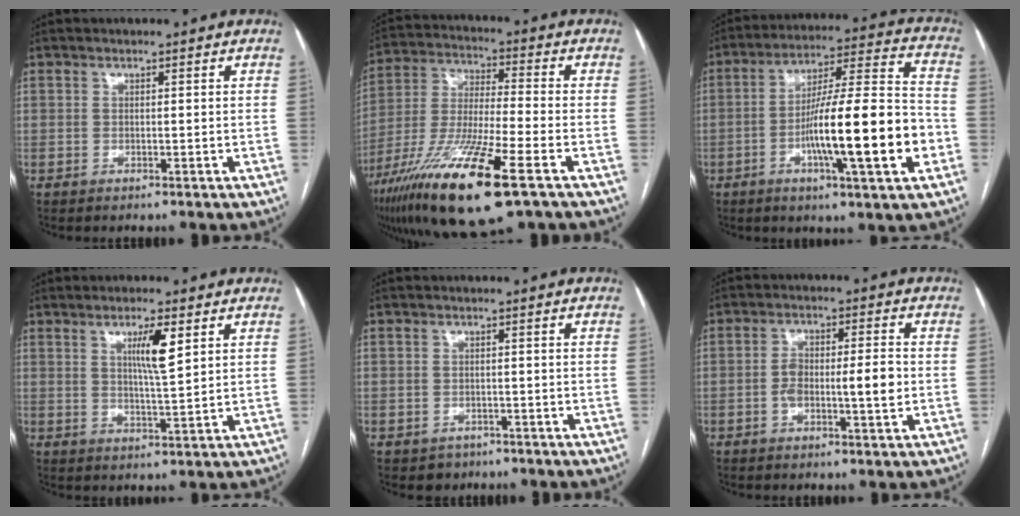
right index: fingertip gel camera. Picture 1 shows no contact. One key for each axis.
{"total": 19.5, "fx": -10.5, "fy": 1.7, "fz": 16.3, "tx": -0.322, "ty": -0.047, "tz": -0.189}
{"total": 18.5, "fx": -5.0, "fy": 1.3, "fz": 17.8, "tx": -0.289, "ty": 0.004, "tz": -0.077}
{"total": 5.4, "fx": 2.3, "fy": 0.0, "fz": 4.9, "tx": -0.087, "ty": -0.005, "tz": 0.039}
{"total": 3.0, "fx": -1.5, "fy": 2.6, "fz": 0.0, "tx": 0.002, "ty": 0.011, "tz": -0.017}
{"total": 7.3, "fx": -1.1, "fy": 1.8, "fz": 7.0, "tx": -0.125, "ty": 0.012, "tz": -0.017}